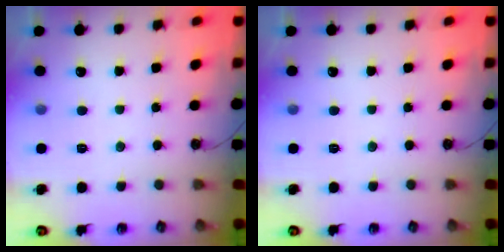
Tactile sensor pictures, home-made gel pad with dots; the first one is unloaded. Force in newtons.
{"total": 0.0}